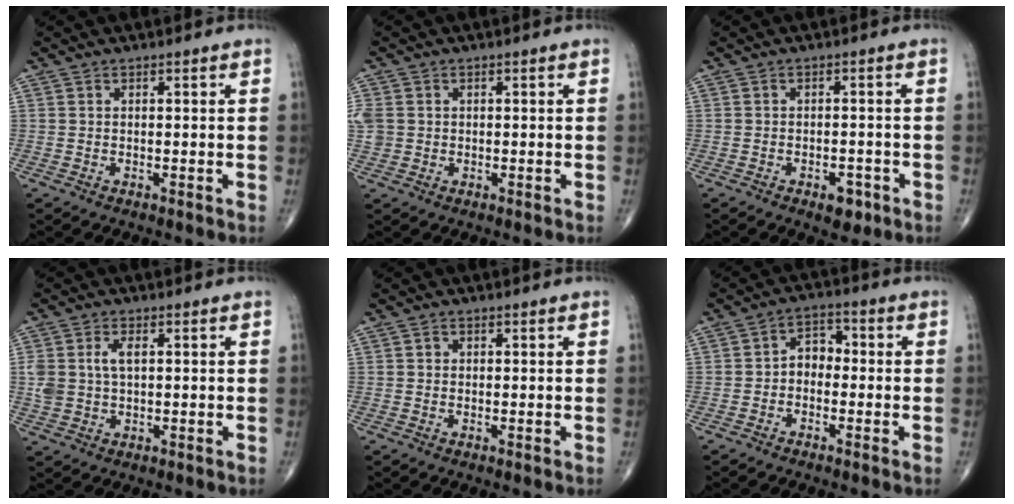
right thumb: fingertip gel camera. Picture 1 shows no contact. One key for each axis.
{"total": 5.0, "fx": 0.5, "fy": 4.3, "fz": 2.5, "tx": -0.067, "ty": 0.007, "tz": 0.016}
{"total": 3.8, "fx": -2.0, "fy": 2.1, "fz": 2.5, "tx": -0.022, "ty": 0.007, "tz": -0.024}
{"total": 5.1, "fx": 1.1, "fy": 3.0, "fz": 4.0, "tx": -0.084, "ty": 0.006, "tz": 0.022}
{"total": 0.8, "fx": 0.1, "fy": 0.8, "fz": 0.3, "tx": -0.001, "ty": 0.002, "tz": 0.000}
{"total": 4.7, "fx": -0.9, "fy": 3.4, "fz": 3.1, "tx": -0.030, "ty": 0.025, "tz": -0.031}